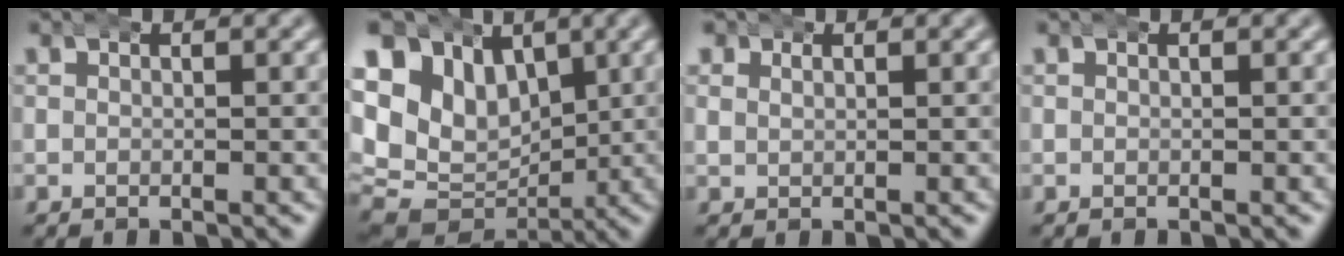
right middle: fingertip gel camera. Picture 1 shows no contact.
{"total": 16.1, "force": [2.1, 13.7, 8.3], "torque": [-0.164, -0.020, 0.027]}
{"total": 1.1, "force": [0.7, 0.8, 0.3], "torque": [-0.011, -0.001, 0.013]}
{"total": 0.0}